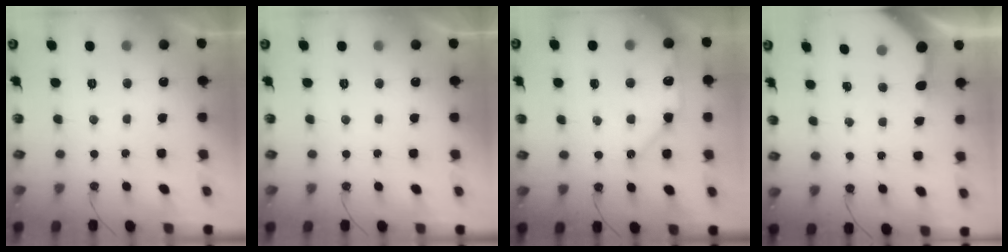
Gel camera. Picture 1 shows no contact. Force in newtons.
{"total": 0.0}
{"total": 11.1, "press": 11.0, "slide": 1.4}
{"total": 5.0, "press": 5.0, "slide": 0.2}